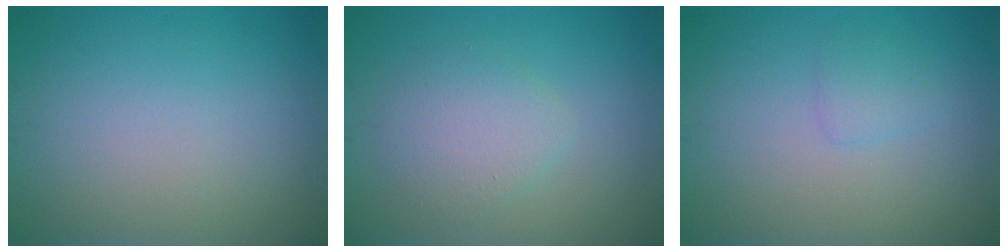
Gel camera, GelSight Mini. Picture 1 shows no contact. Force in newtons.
{"total": 2.9, "press": 2.9, "slide": 0.2}
{"total": 1.1, "press": 1.1, "slide": 0.1}